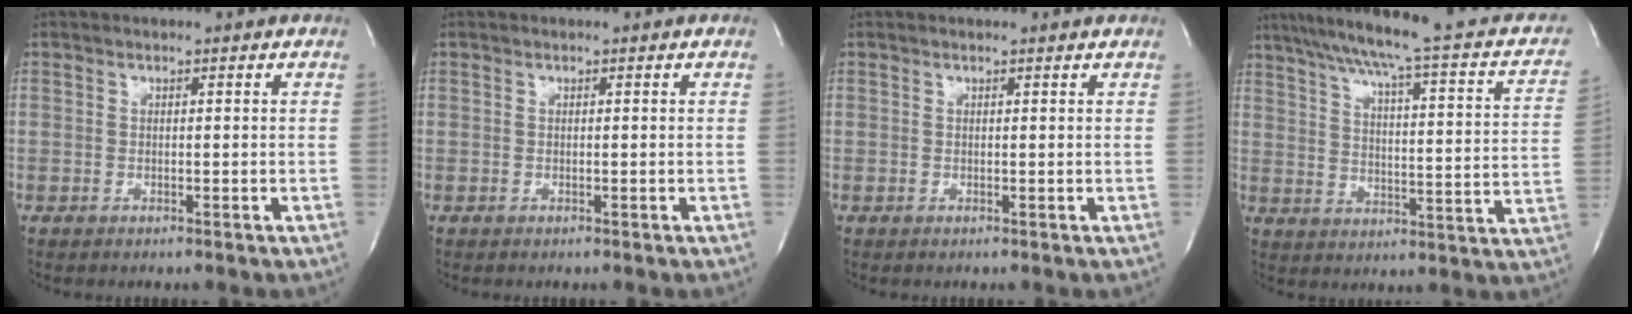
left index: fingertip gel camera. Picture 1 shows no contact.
{"total": 0.0}
{"total": 1.3, "force": [1.2, 0.0, 0.2], "torque": [-0.011, -0.003, 0.008]}
{"total": 23.1, "force": [18.3, 2.9, 13.8], "torque": [-0.206, -0.003, 0.226]}